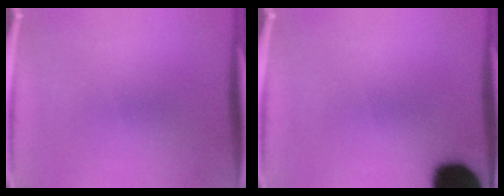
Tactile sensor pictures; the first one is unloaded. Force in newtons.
{"total": 18.0}